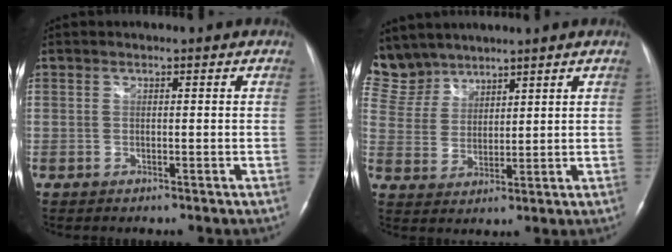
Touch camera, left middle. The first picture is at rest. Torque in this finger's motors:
{"motor_torque": [0.61, -0.59, 0.01, -0.01]}